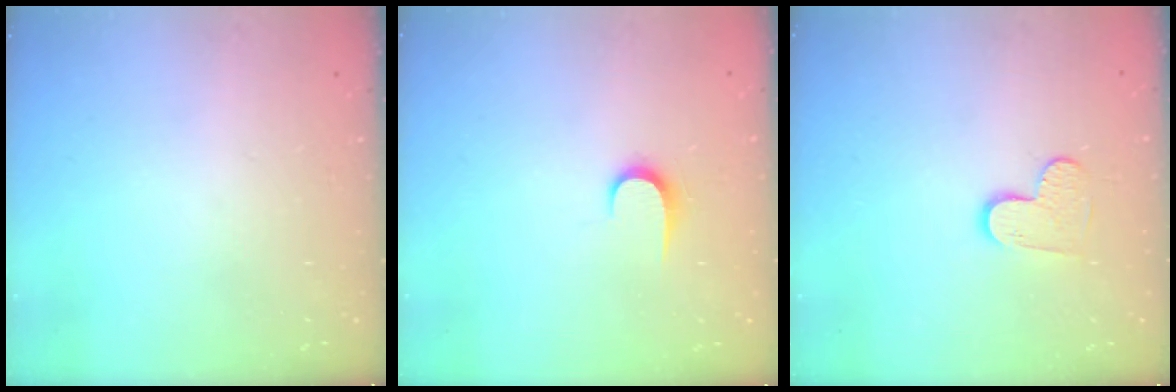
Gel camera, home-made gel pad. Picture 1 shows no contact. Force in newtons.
{"total": 6.1, "press": 6.1, "slide": 0.6}
{"total": 6.3, "press": 6.3, "slide": 0.1}